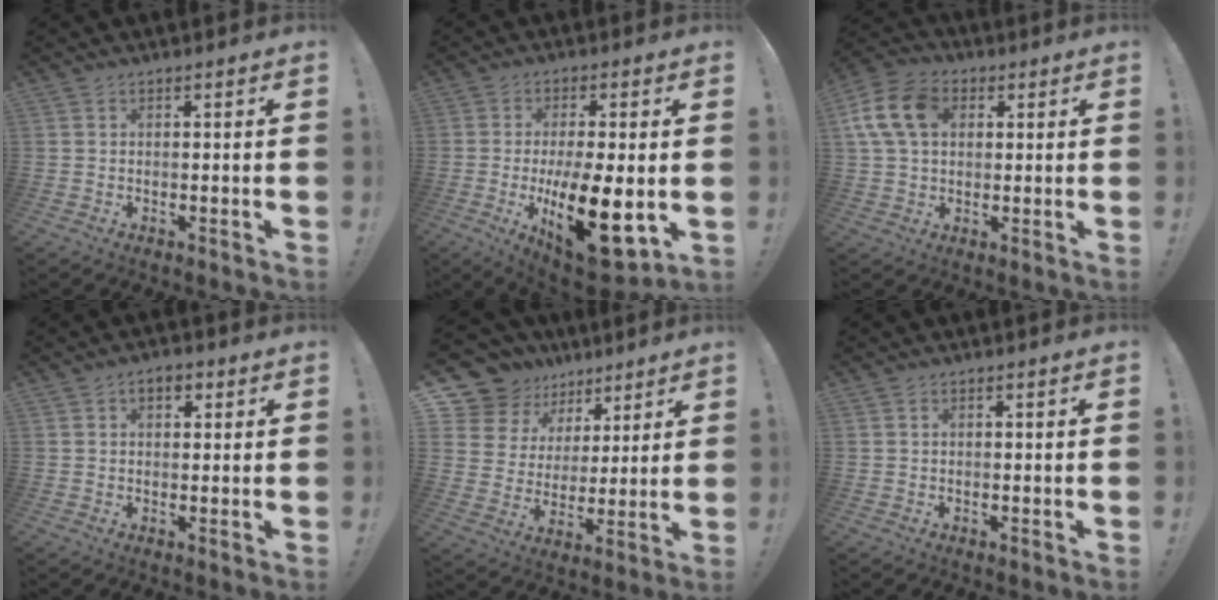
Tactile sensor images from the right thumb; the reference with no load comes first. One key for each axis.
{"total": 19.5, "fx": -4.0, "fy": 8.2, "fz": 17.2, "tx": -0.281, "ty": 0.004, "tz": -0.047}
{"total": 13.7, "fx": 3.6, "fy": 9.8, "fz": 8.9, "tx": -0.178, "ty": 0.006, "tz": 0.072}
{"total": 3.7, "fx": 1.4, "fy": 2.2, "fz": 2.6, "tx": -0.039, "ty": 0.004, "tz": 0.022}
{"total": 13.0, "fx": 8.6, "fy": 9.2, "fz": 3.2, "tx": -0.062, "ty": -0.061, "tz": 0.172}
{"total": 0.0}